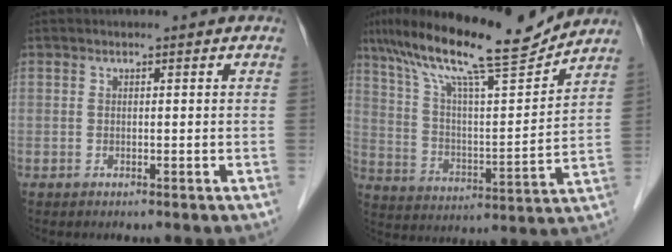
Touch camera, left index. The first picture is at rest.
{"total": 17.7, "force": [15.0, 1.0, 9.2], "torque": [-0.168, 0.012, 0.252]}